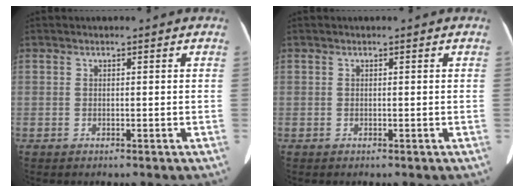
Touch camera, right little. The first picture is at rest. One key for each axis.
{"total": 0.0}